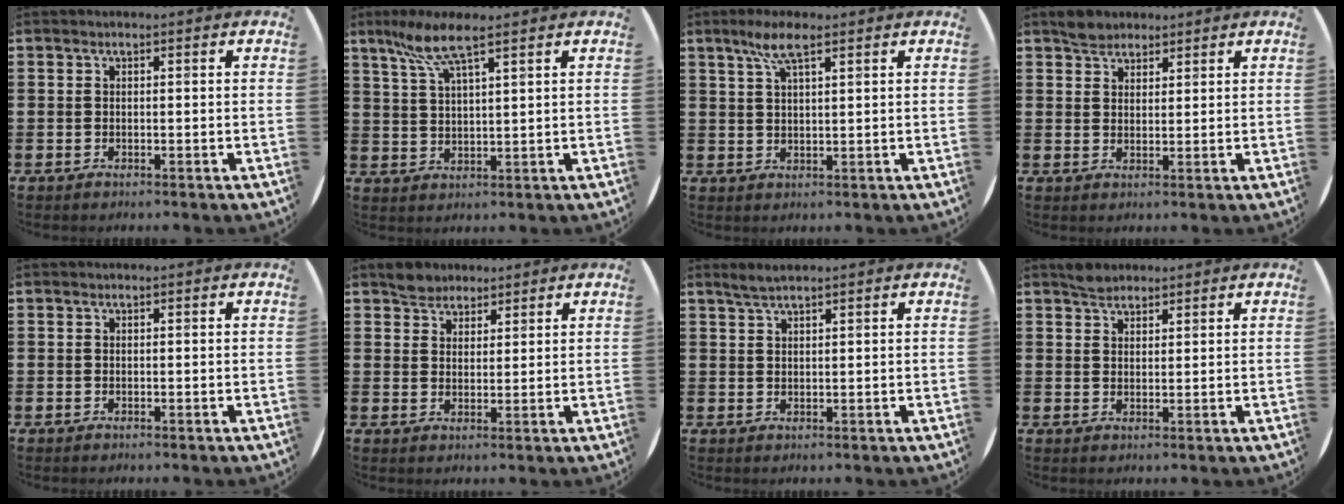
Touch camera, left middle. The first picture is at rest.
{"total": 6.7, "force": [4.9, 0.8, 4.5], "torque": [-0.102, -0.003, 0.086]}
{"total": 4.7, "force": [3.0, 1.0, 3.5], "torque": [-0.074, 0.010, 0.051]}
{"total": 2.7, "force": [2.4, 1.2, 0.0], "torque": [0.003, 0.003, 0.045]}
{"total": 0.0}
{"total": 3.1, "force": [2.7, 1.4, -0.2], "torque": [0.005, 0.004, 0.053]}
{"total": 2.0, "force": [1.8, 0.1, 0.9], "torque": [-0.019, 0.003, 0.032]}
{"total": 2.2, "force": [2.1, 0.8, 0.1], "torque": [-0.004, 0.005, 0.040]}